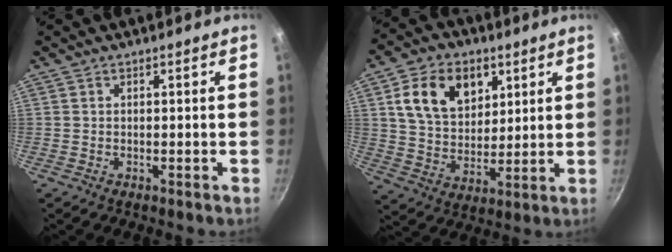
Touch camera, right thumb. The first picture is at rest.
{"total": 14.6, "force": [5.7, 10.2, 8.8], "torque": [-0.123, -0.016, 0.098]}